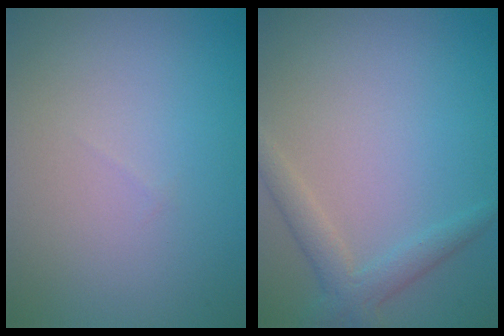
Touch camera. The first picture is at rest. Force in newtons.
{"total": 2.6, "press": 2.5, "slide": 0.1}